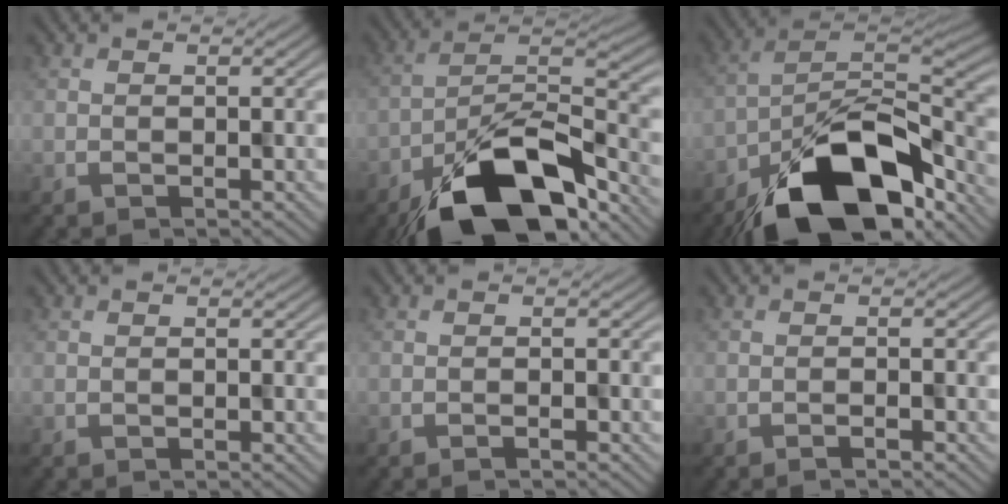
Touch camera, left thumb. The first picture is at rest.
{"total": 15.3, "force": [-9.9, 6.1, 10.0], "torque": [-0.183, -0.014, -0.181]}
{"total": 16.5, "force": [-10.0, 7.9, 10.5], "torque": [-0.175, -0.016, -0.179]}
{"total": 0.0}
{"total": 0.6, "force": [-0.4, 0.0, 0.4], "torque": [-0.007, 0.002, -0.010]}
{"total": 0.9, "force": [-0.7, 0.0, 0.6], "torque": [-0.011, 0.003, -0.014]}